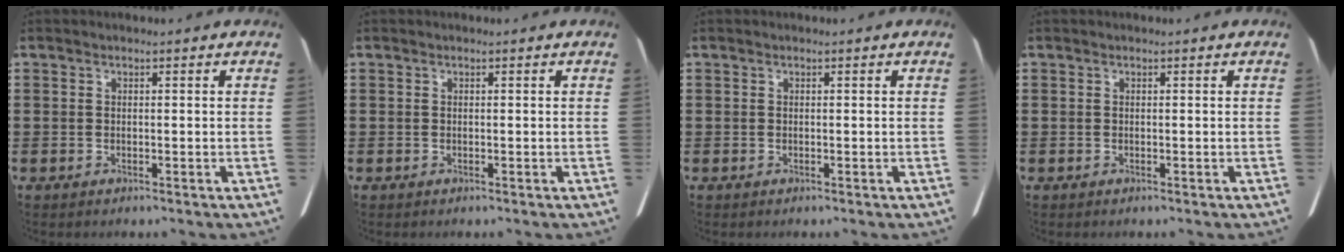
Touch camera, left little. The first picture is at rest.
{"total": 0.0}
{"total": 0.0}
{"total": 0.0}